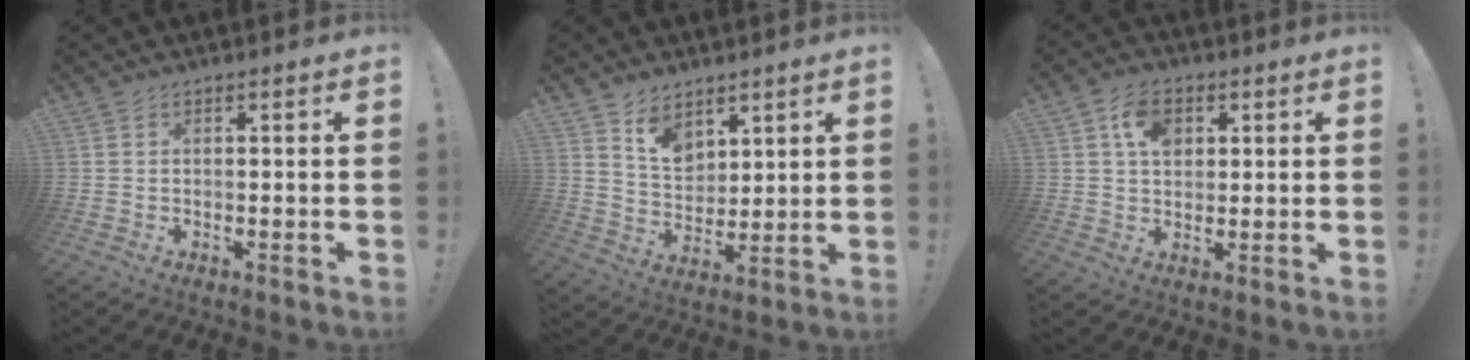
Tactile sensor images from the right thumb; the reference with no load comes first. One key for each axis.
{"total": 8.8, "fx": 6.3, "fy": 5.6, "fz": 2.7, "tx": -0.043, "ty": -0.045, "tz": 0.121}
{"total": 8.1, "fx": 3.1, "fy": 5.9, "fz": 4.7, "tx": -0.079, "ty": 0.004, "tz": 0.058}